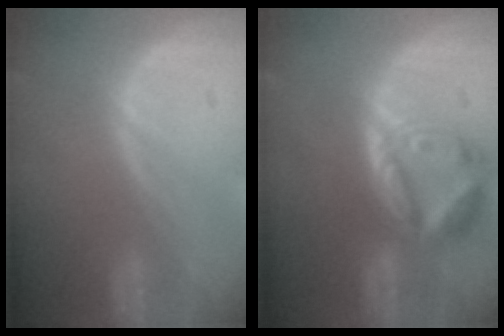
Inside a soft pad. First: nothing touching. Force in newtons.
{"total": 8.0, "press": 7.0, "slide": 3.9}